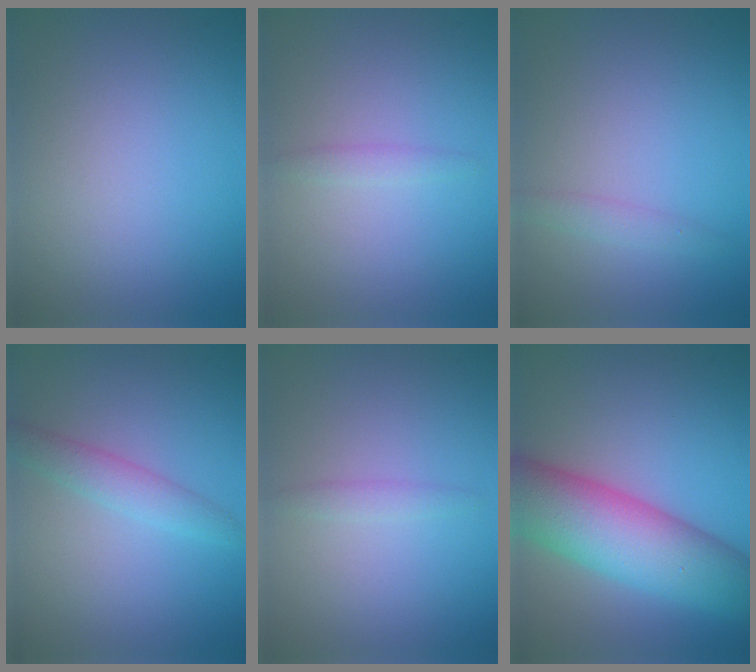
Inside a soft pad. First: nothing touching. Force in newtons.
{"total": 1.0, "press": 1.0, "slide": 0.0}
{"total": 1.2, "press": 1.2, "slide": 0.1}
{"total": 2.3, "press": 2.3, "slide": 0.1}
{"total": 1.0, "press": 1.0, "slide": 0.0}
{"total": 11.3, "press": 11.2, "slide": 0.5}